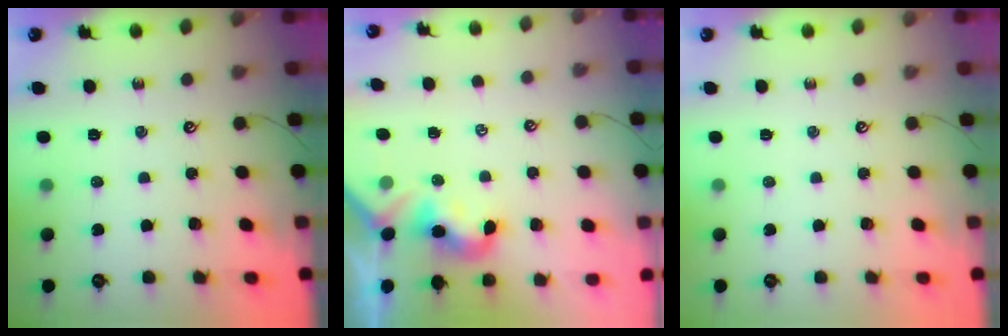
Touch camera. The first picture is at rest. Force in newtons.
{"total": 0.9, "press": 0.7, "slide": 0.6}
{"total": 0.0}